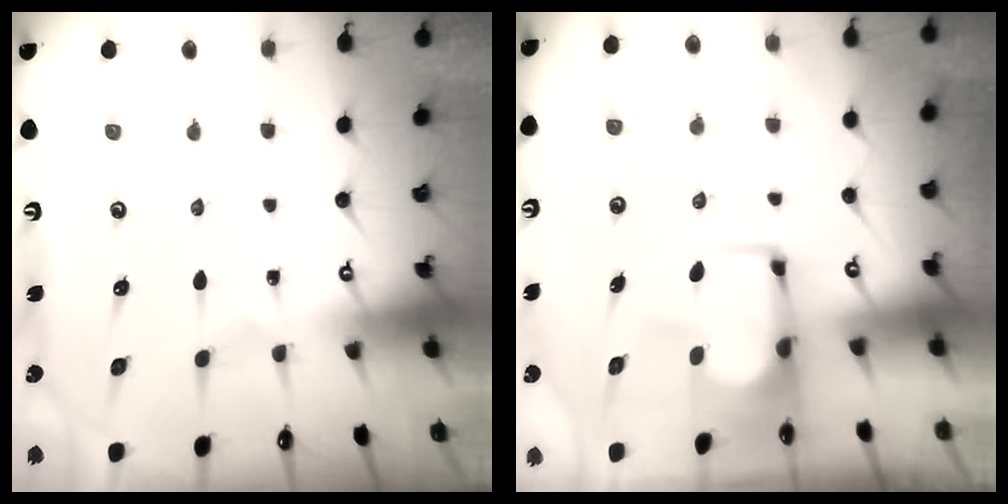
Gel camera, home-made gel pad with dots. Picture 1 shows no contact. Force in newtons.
{"total": 2.2, "press": 2.1, "slide": 0.5}